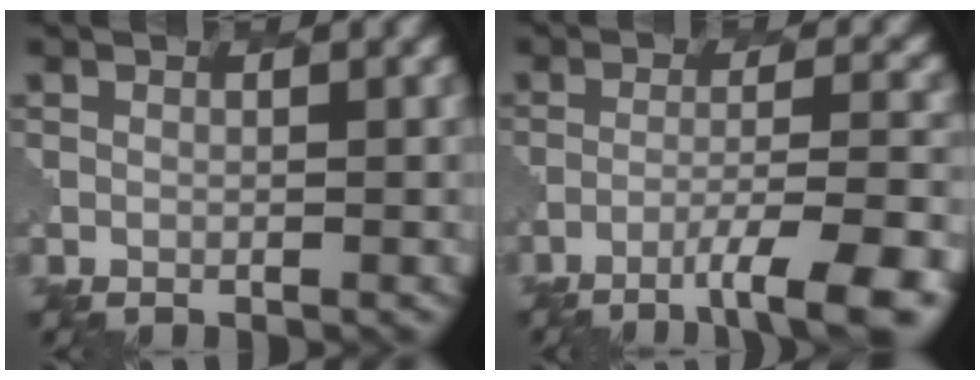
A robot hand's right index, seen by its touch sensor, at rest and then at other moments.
{"total": 8.0, "force": [-5.0, 1.5, 6.1], "torque": [-0.087, 0.006, -0.071]}